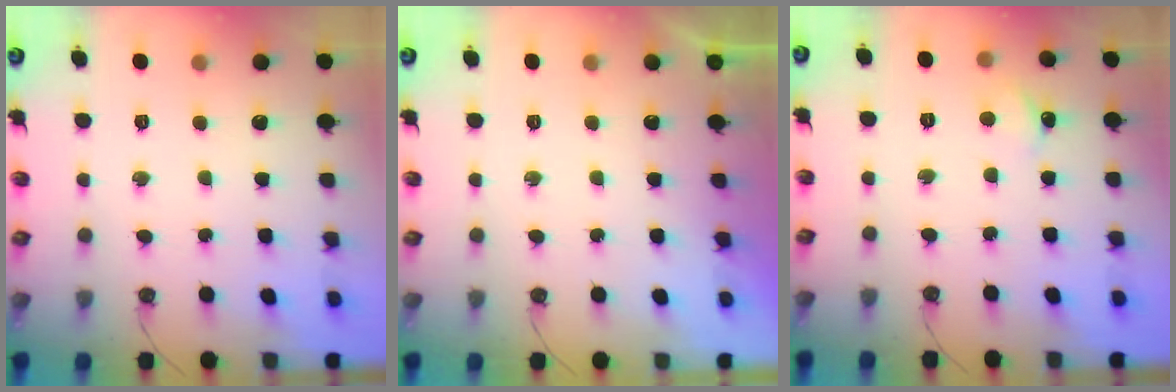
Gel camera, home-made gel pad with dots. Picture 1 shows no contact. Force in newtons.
{"total": 0.0}
{"total": 2.0, "press": 2.0, "slide": 0.3}